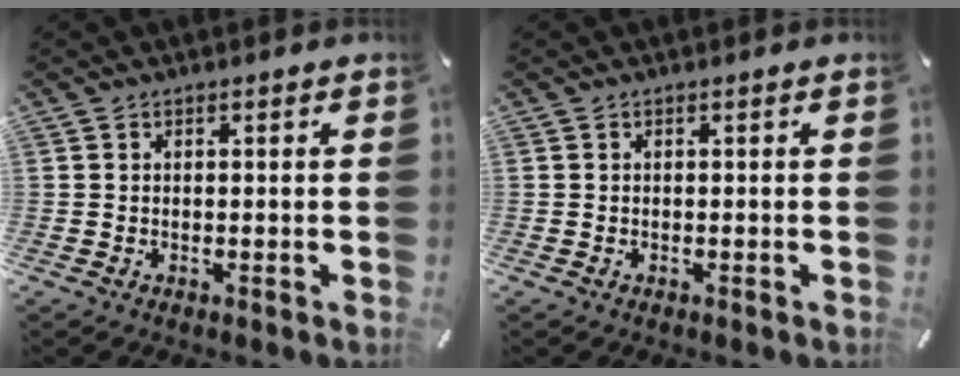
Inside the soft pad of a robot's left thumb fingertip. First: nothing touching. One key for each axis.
{"total": 0.0}